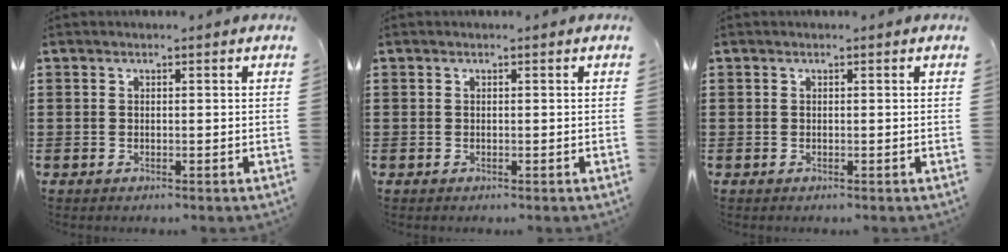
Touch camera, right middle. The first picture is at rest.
{"total": 0.0}
{"total": 0.0}